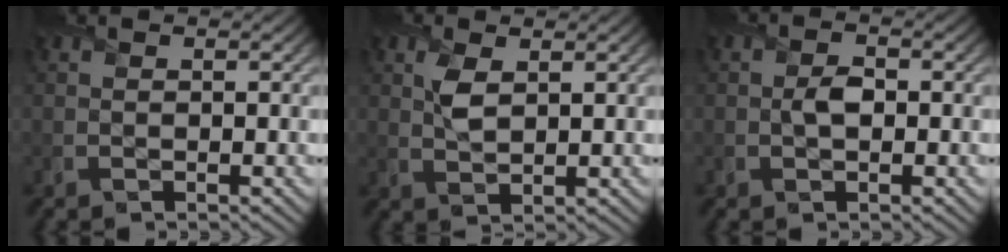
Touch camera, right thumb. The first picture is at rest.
{"total": 3.1, "force": [1.2, 1.6, 2.3], "torque": [-0.056, 0.001, 0.025]}
{"total": 2.3, "force": [-0.1, 1.5, 1.7], "torque": [-0.034, 0.000, -0.003]}